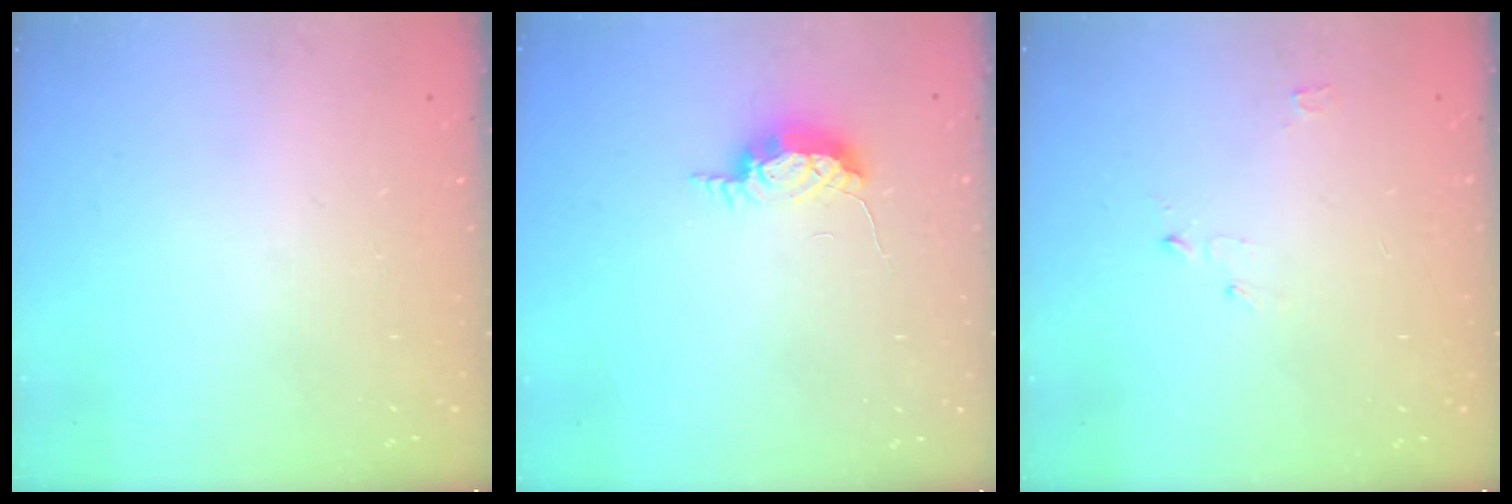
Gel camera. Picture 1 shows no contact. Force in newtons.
{"total": 6.1, "press": 5.7, "slide": 2.2}
{"total": 2.7, "press": 2.6, "slide": 0.3}